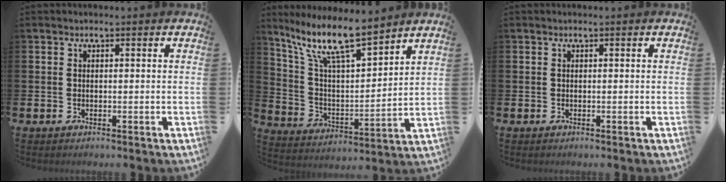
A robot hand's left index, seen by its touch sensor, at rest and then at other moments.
{"total": 11.2, "force": [9.3, 2.1, 6.0], "torque": [-0.146, -0.049, 0.160]}
{"total": 0.0}